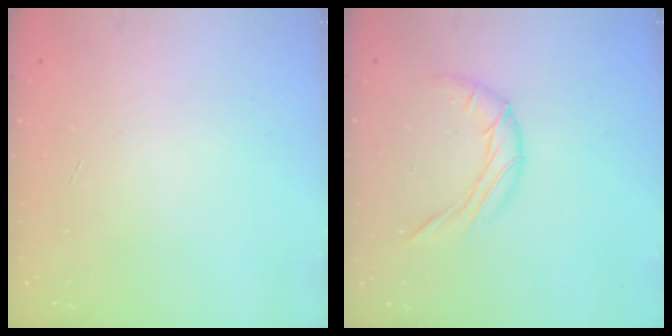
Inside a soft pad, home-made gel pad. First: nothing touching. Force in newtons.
{"total": 9.6, "press": 9.6, "slide": 0.7}